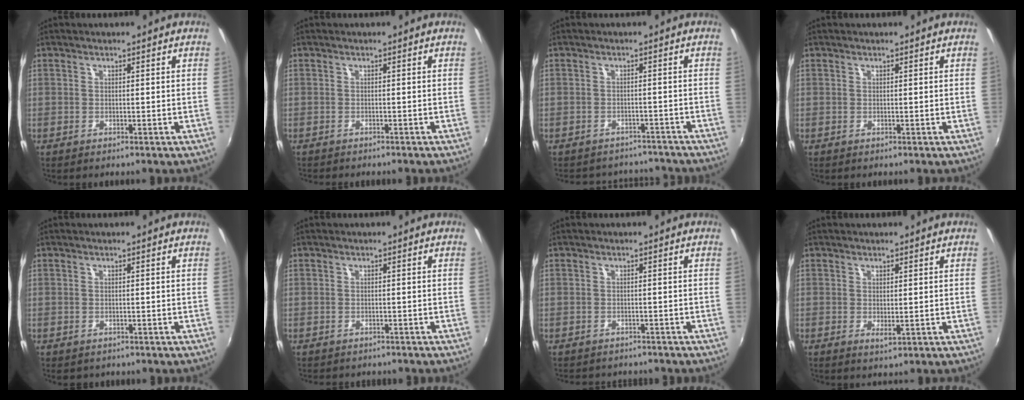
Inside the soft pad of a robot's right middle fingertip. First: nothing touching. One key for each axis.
{"total": 1.8, "fx": -1.7, "fy": 0.4, "fz": 0.4, "tx": -0.017, "ty": -0.010, "tz": -0.027}
{"total": 8.9, "fx": -7.9, "fy": 3.7, "fz": 1.6, "tx": -0.039, "ty": 0.015, "tz": -0.099}
{"total": 0.0}
{"total": 0.9, "fx": -0.5, "fy": 0.7, "fz": 0.2, "tx": -0.007, "ty": -0.003, "tz": -0.006}
{"total": 1.6, "fx": -1.2, "fy": 1.0, "fz": 0.1, "tx": -0.008, "ty": -0.001, "tz": -0.018}
{"total": 2.9, "fx": -2.4, "fy": 1.6, "fz": 0.3, "tx": -0.011, "ty": 0.000, "tz": -0.036}
{"total": 1.2, "fx": 0.2, "fy": 0.4, "fz": 1.1, "tx": -0.019, "ty": -0.004, "tz": 0.003}